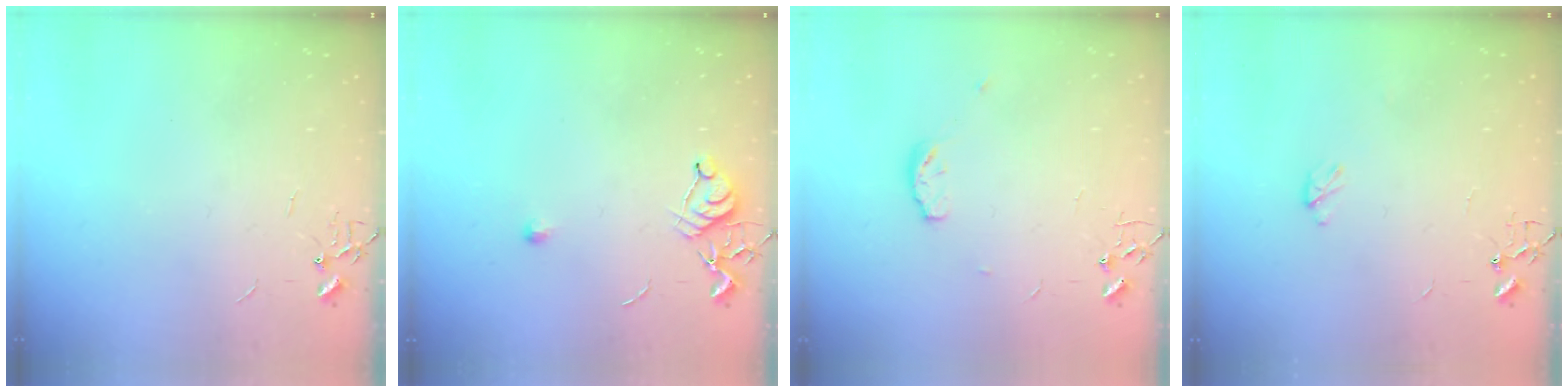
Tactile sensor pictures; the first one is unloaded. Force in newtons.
{"total": 7.1, "press": 7.1, "slide": 0.8}
{"total": 5.9, "press": 5.8, "slide": 1.1}
{"total": 3.0, "press": 3.0, "slide": 0.5}